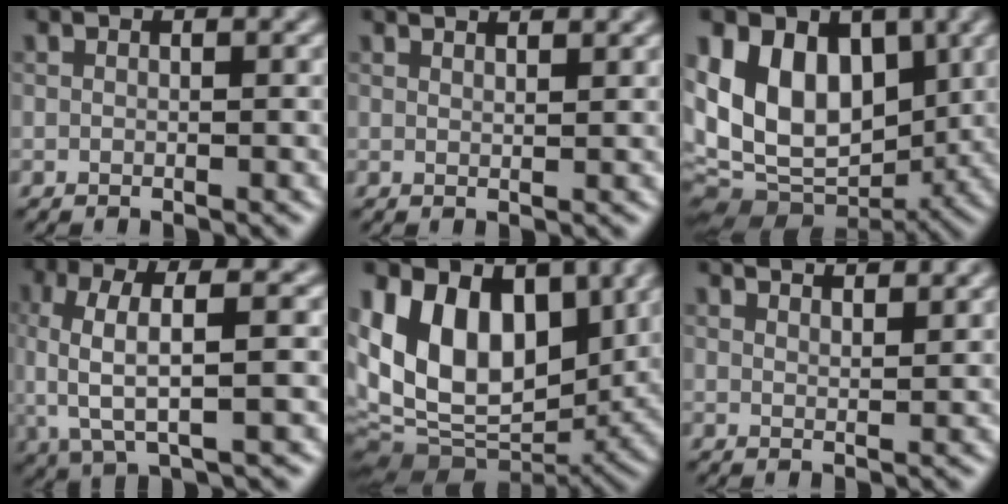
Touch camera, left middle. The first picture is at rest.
{"total": 2.6, "force": [2.1, 0.8, 1.2], "torque": [0.003, 0.009, 0.006]}
{"total": 12.0, "force": [2.3, 8.3, 8.4], "torque": [-0.147, 0.006, 0.030]}
{"total": 6.4, "force": [0.3, 2.1, 6.0], "torque": [-0.121, 0.004, 0.004]}
{"total": 13.3, "force": [3.1, 9.1, 9.3], "torque": [-0.170, 0.003, 0.053]}
{"total": 4.4, "force": [3.7, 1.2, 2.0], "torque": [-0.007, 0.023, 0.027]}